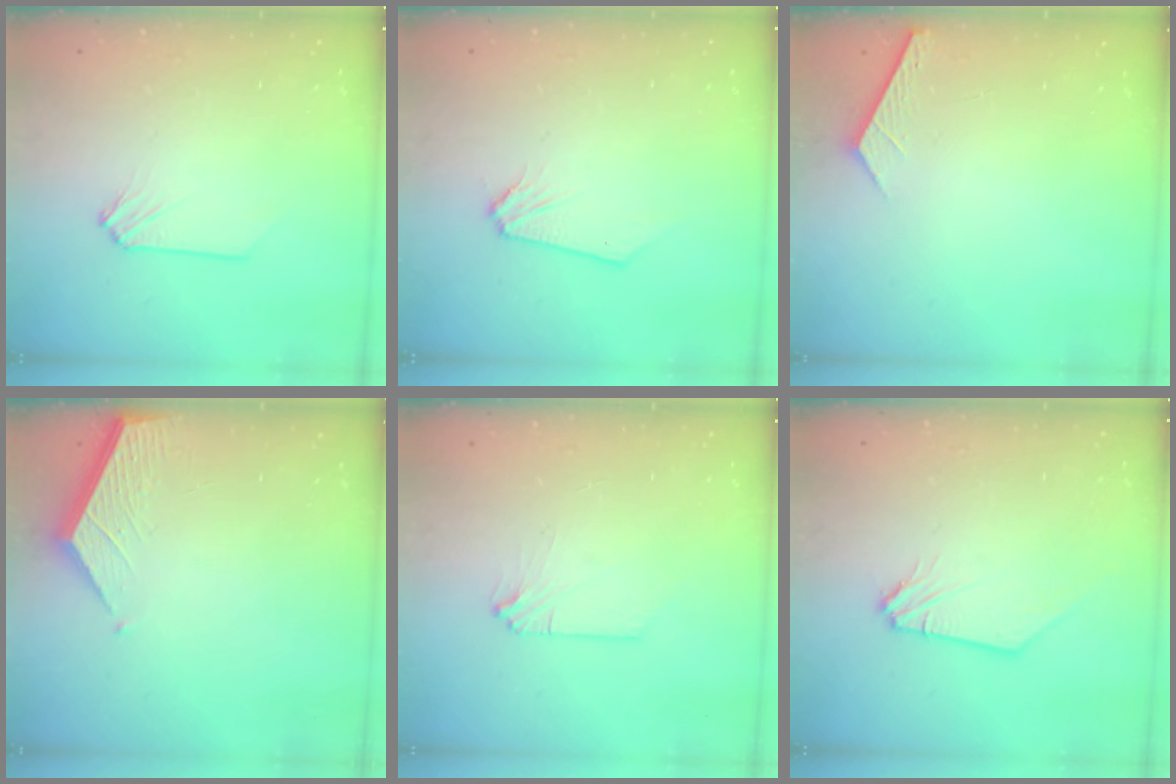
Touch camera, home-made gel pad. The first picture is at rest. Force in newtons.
{"total": 0.0}
{"total": 2.8, "press": 2.8, "slide": 0.3}
{"total": 3.6, "press": 3.6, "slide": 0.4}
{"total": 0.0}
{"total": 1.2, "press": 1.2, "slide": 0.2}